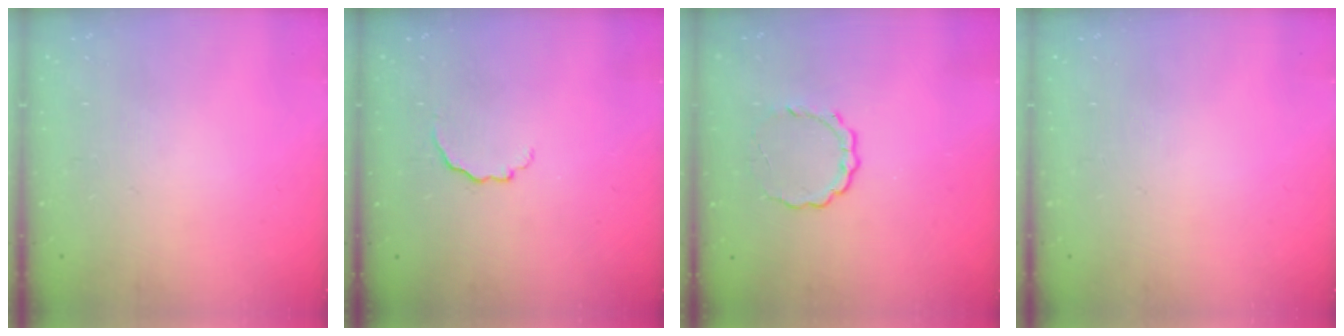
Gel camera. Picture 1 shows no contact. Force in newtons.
{"total": 3.3, "press": 3.2, "slide": 0.8}
{"total": 4.3, "press": 4.3, "slide": 0.7}
{"total": 0.0}